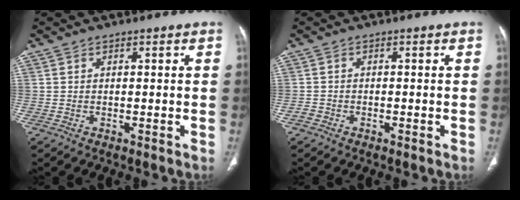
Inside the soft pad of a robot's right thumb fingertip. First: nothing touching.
{"total": 1.1, "force": [-0.8, 0.7, 0.3], "torque": [-0.009, 0.001, -0.020]}